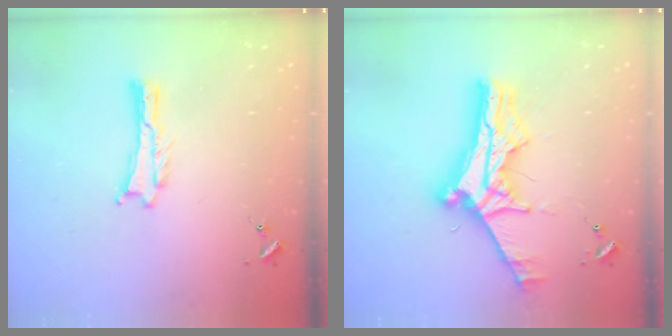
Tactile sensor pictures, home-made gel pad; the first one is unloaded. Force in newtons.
{"total": 11.4, "press": 11.4, "slide": 1.1}